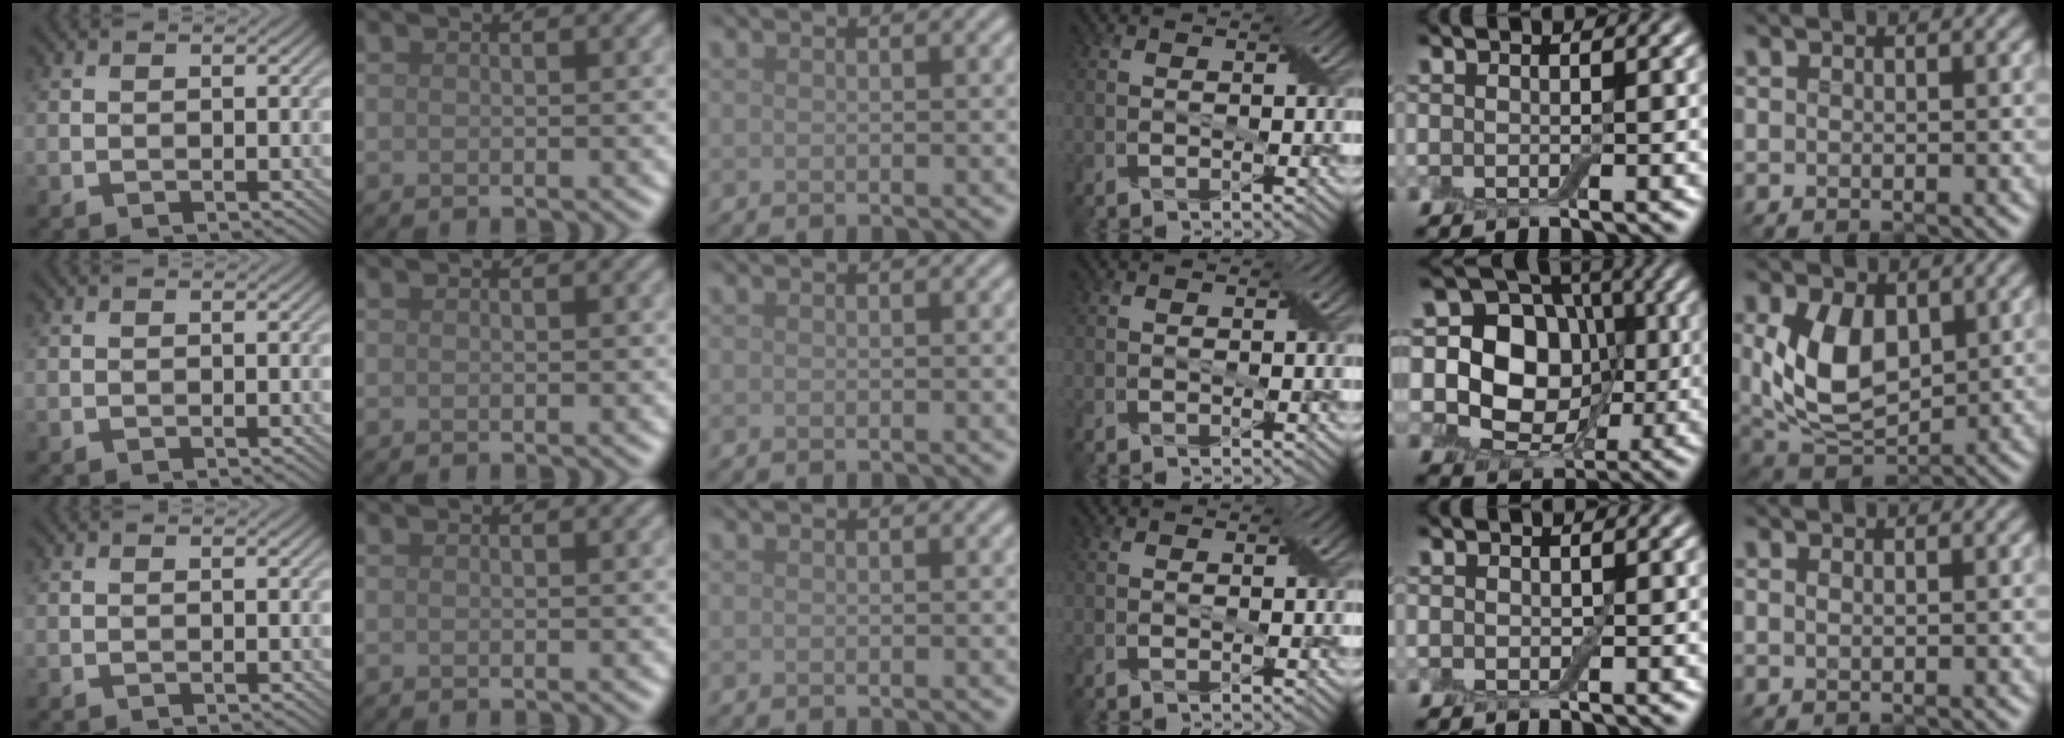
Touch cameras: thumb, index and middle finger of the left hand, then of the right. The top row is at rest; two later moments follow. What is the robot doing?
{"motion": "extract", "object": "drawer"}